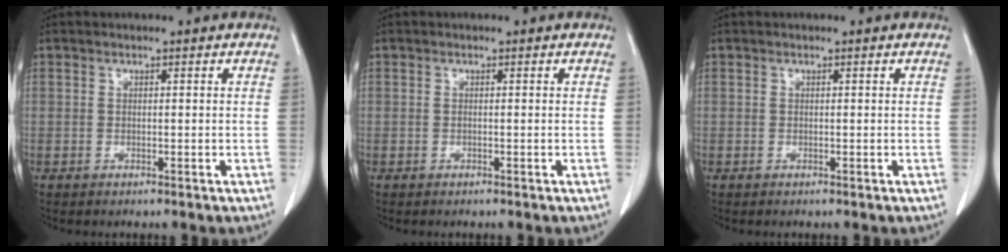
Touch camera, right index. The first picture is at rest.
{"total": 0.0}
{"total": 0.0}